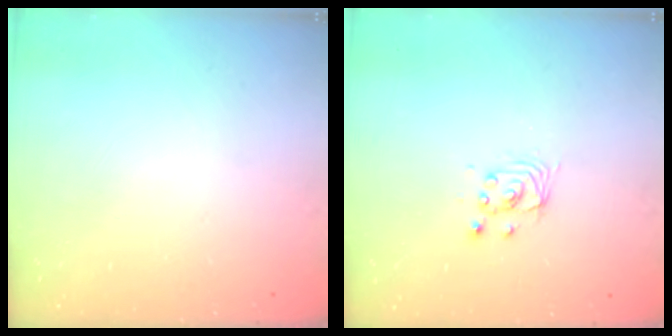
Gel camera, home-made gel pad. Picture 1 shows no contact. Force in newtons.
{"total": 2.9, "press": 2.9, "slide": 0.0}